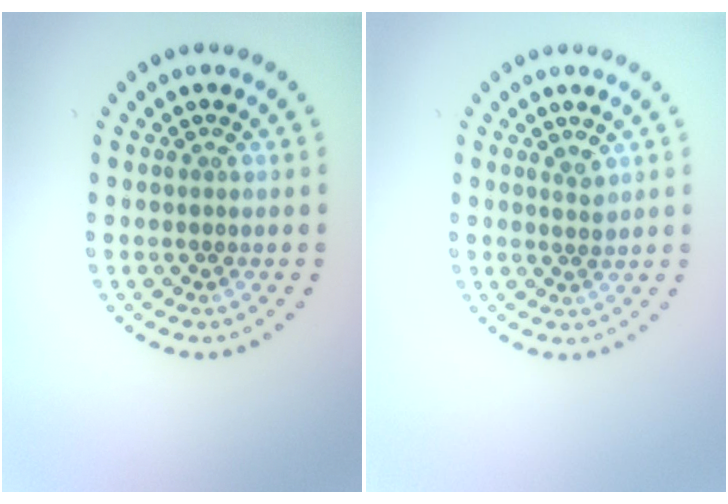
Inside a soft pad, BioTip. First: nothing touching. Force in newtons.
{"total": 1.1, "press": 0.8, "slide": 0.8}